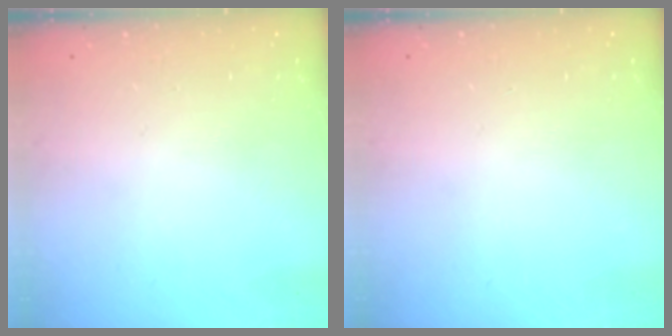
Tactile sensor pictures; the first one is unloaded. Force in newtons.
{"total": 0.0}